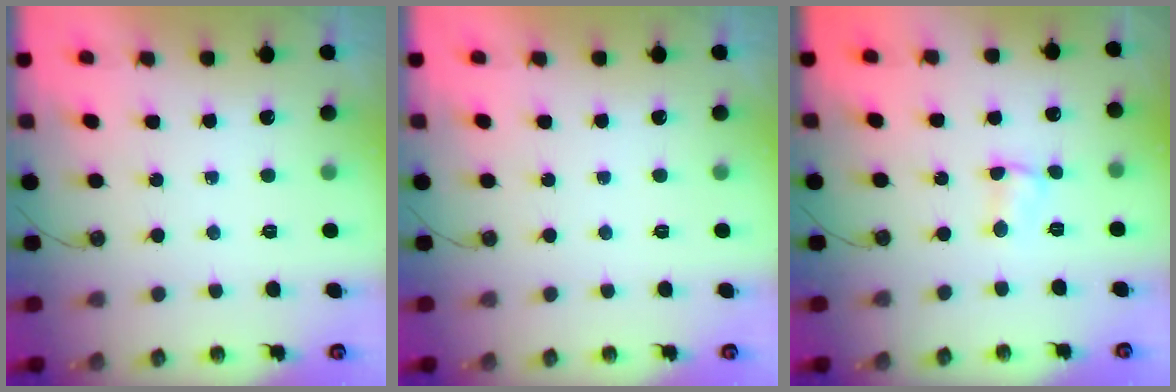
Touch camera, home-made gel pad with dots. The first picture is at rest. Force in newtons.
{"total": 0.0}
{"total": 2.2, "press": 2.2, "slide": 0.4}